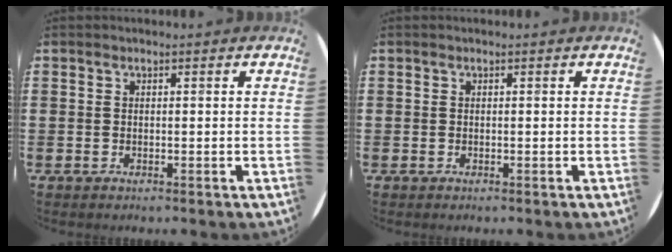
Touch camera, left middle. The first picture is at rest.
{"total": 0.0}